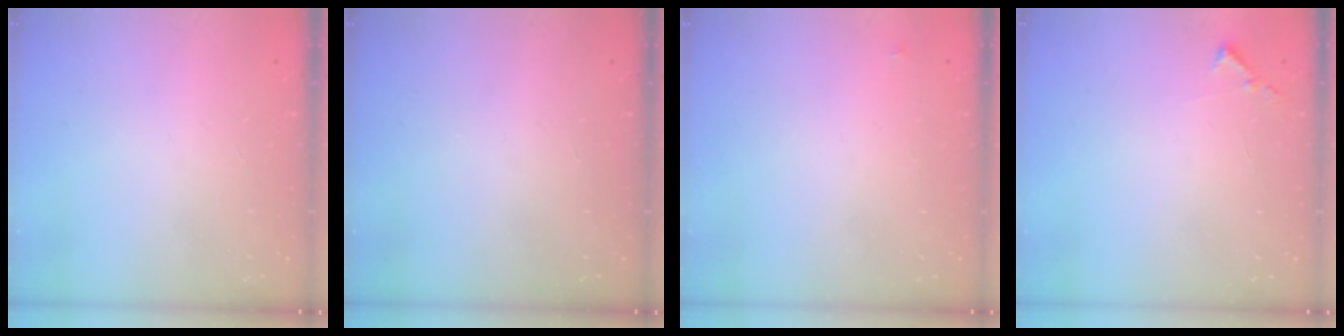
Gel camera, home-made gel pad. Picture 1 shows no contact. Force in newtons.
{"total": 0.0}
{"total": 3.4, "press": 3.3, "slide": 0.4}
{"total": 5.2, "press": 5.2, "slide": 0.6}